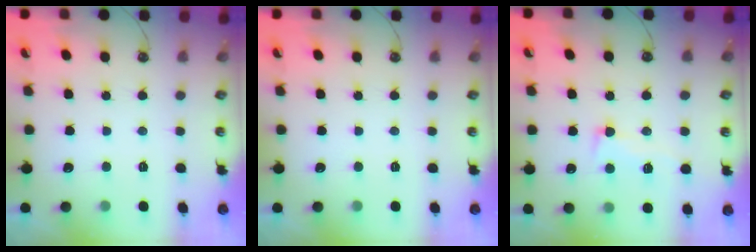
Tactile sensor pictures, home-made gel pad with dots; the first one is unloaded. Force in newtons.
{"total": 0.0}
{"total": 5.0, "press": 4.9, "slide": 1.2}